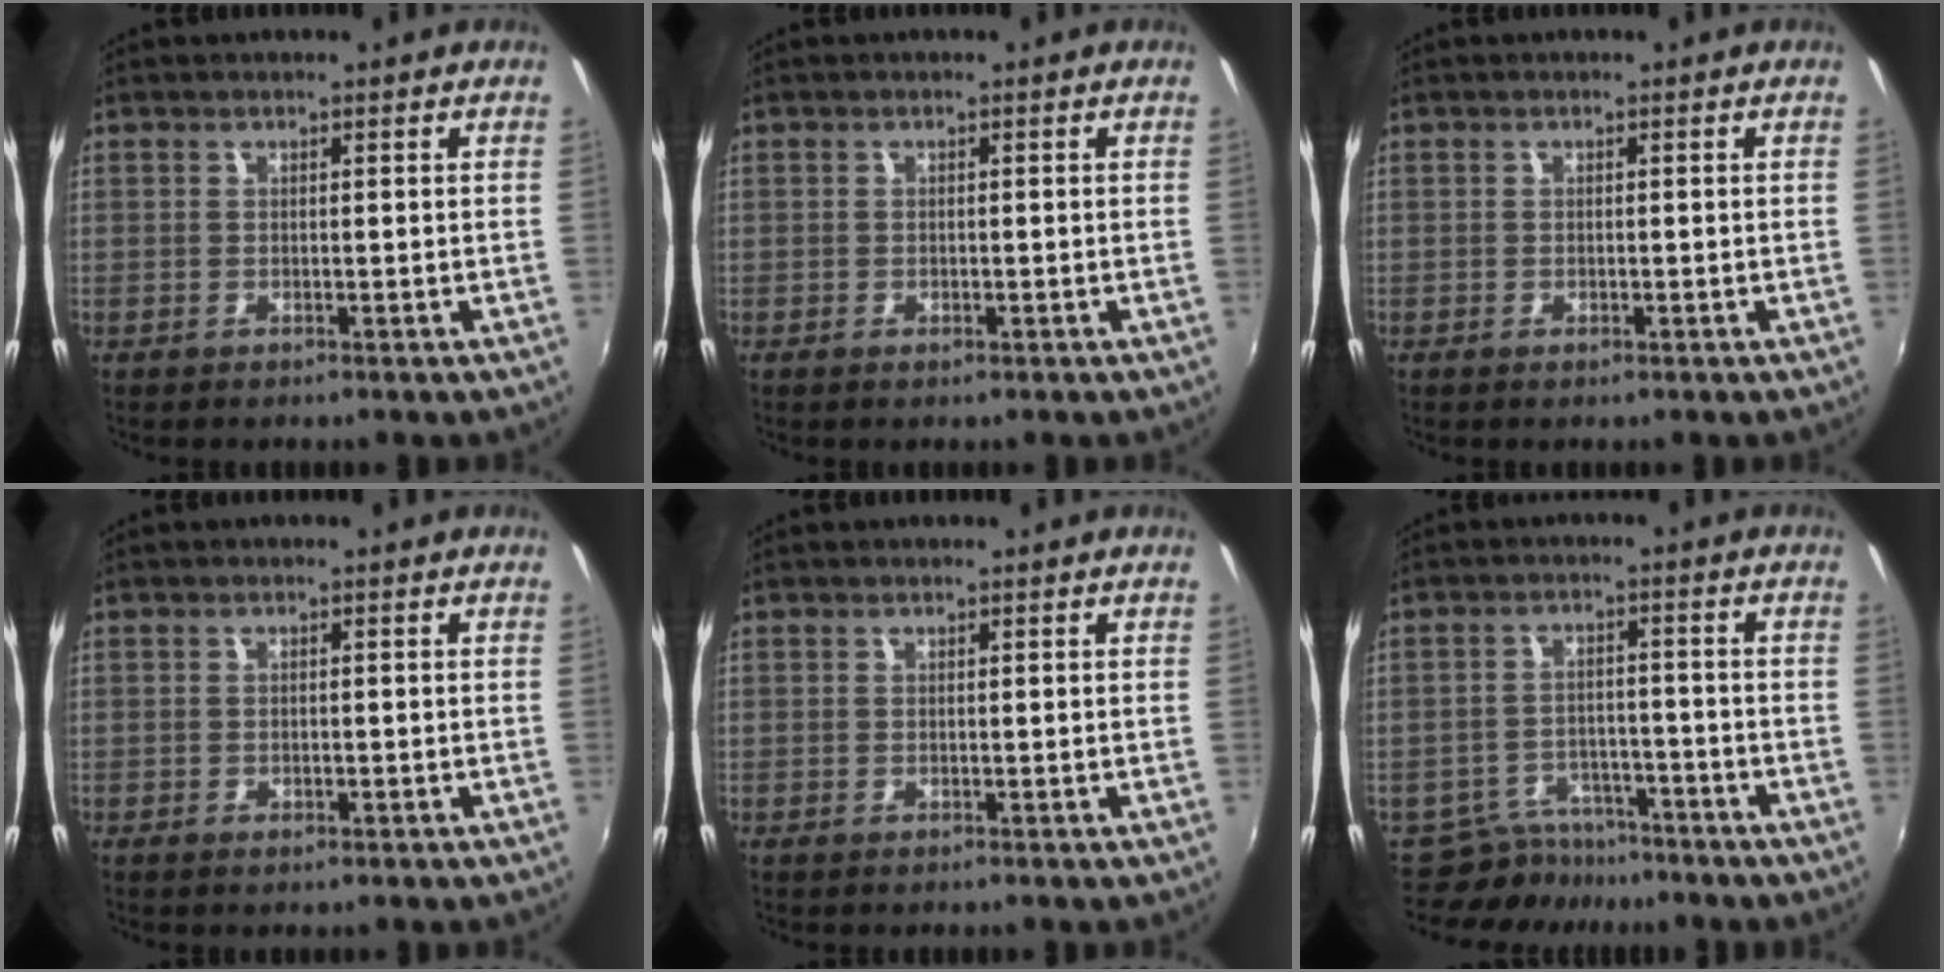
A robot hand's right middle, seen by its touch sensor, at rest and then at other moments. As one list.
[{"total": 0.9, "force": [-0.6, 0.5, 0.5], "torque": [-0.009, -0.002, -0.010]}, {"total": 0.6, "force": [-0.4, 0.3, 0.4], "torque": [-0.007, -0.002, -0.007]}, {"total": 1.2, "force": [-0.7, 0.7, 0.7], "torque": [-0.013, -0.003, -0.012]}, {"total": 0.0}, {"total": 7.3, "force": [-6.5, 3.4, 0.5], "torque": [-0.025, 0.014, -0.094]}]